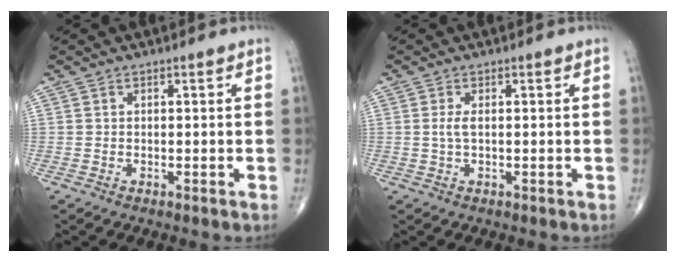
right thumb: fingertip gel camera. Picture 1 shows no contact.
{"total": 1.7, "force": [0.1, 0.5, 1.6], "torque": [-0.045, 0.001, 0.004]}